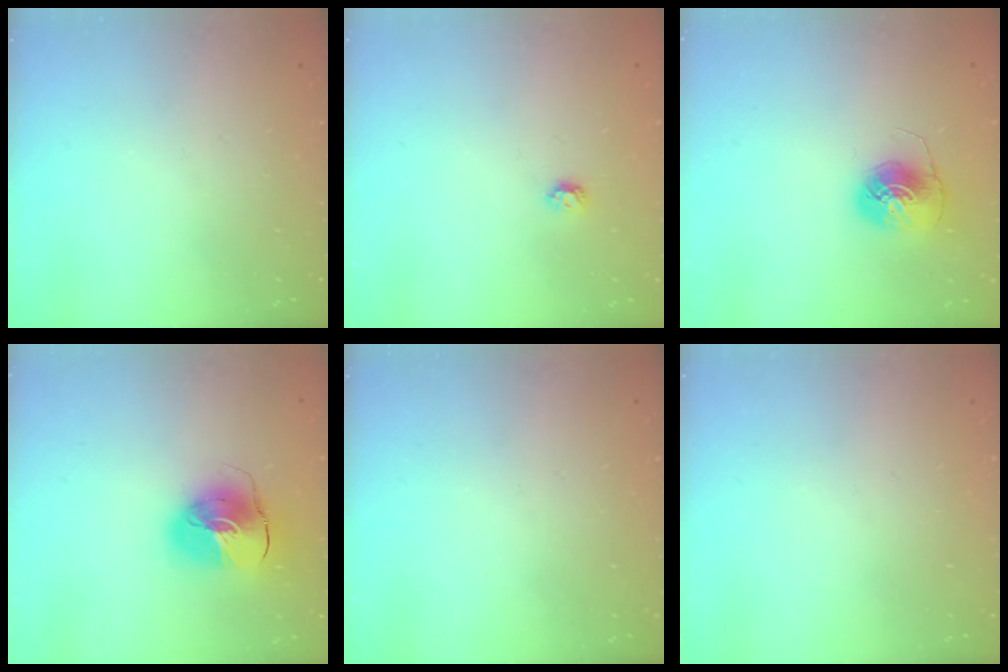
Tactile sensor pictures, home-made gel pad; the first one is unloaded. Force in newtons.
{"total": 3.9, "press": 3.9, "slide": 0.6}
{"total": 7.9, "press": 7.9, "slide": 0.3}
{"total": 11.9, "press": 11.7, "slide": 1.8}
{"total": 0.0}
{"total": 0.0}